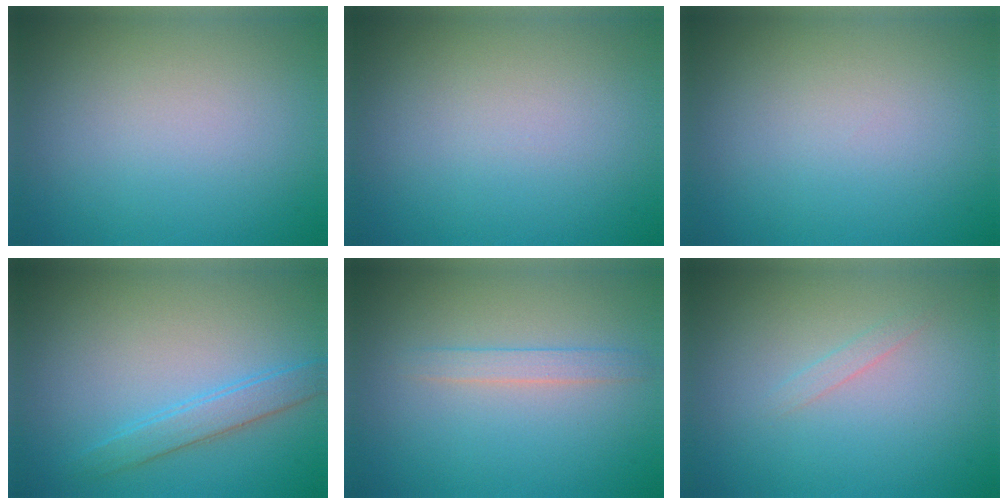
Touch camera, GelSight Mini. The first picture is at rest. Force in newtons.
{"total": 0.0}
{"total": 0.0}
{"total": 2.3, "press": 2.3, "slide": 0.1}
{"total": 1.5, "press": 1.4, "slide": 0.1}
{"total": 0.8, "press": 0.8, "slide": 0.0}